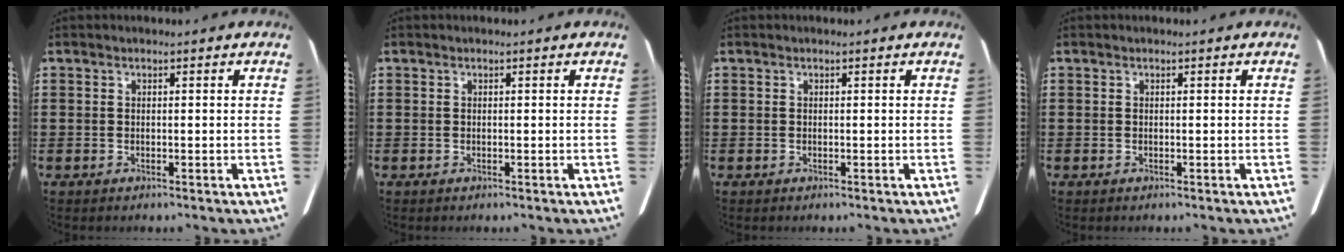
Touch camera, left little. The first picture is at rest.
{"total": 0.0}
{"total": 0.0}
{"total": 0.0}